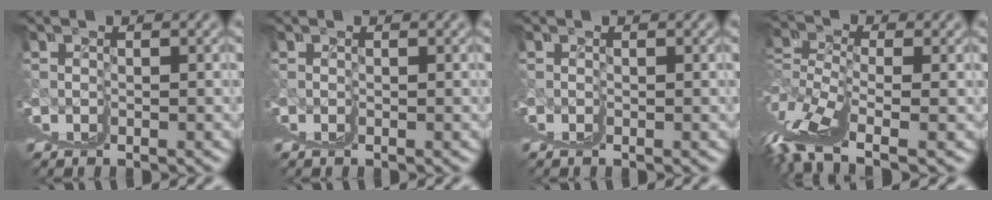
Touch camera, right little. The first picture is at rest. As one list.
[{"total": 0.0}, {"total": 0.0}, {"total": 2.9, "force": [0.0, 0.3, 2.9], "torque": [-0.062, -0.013, 0.014]}]